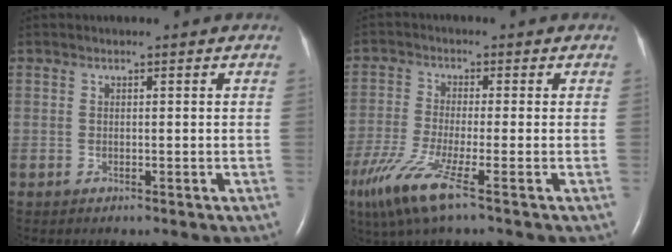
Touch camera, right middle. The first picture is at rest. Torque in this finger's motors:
{"motor_torque": [1.34, -0.80, 0.63, 0.21]}